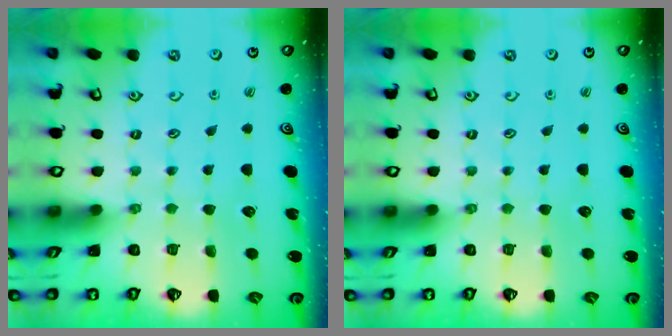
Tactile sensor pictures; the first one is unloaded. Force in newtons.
{"total": 0.0}